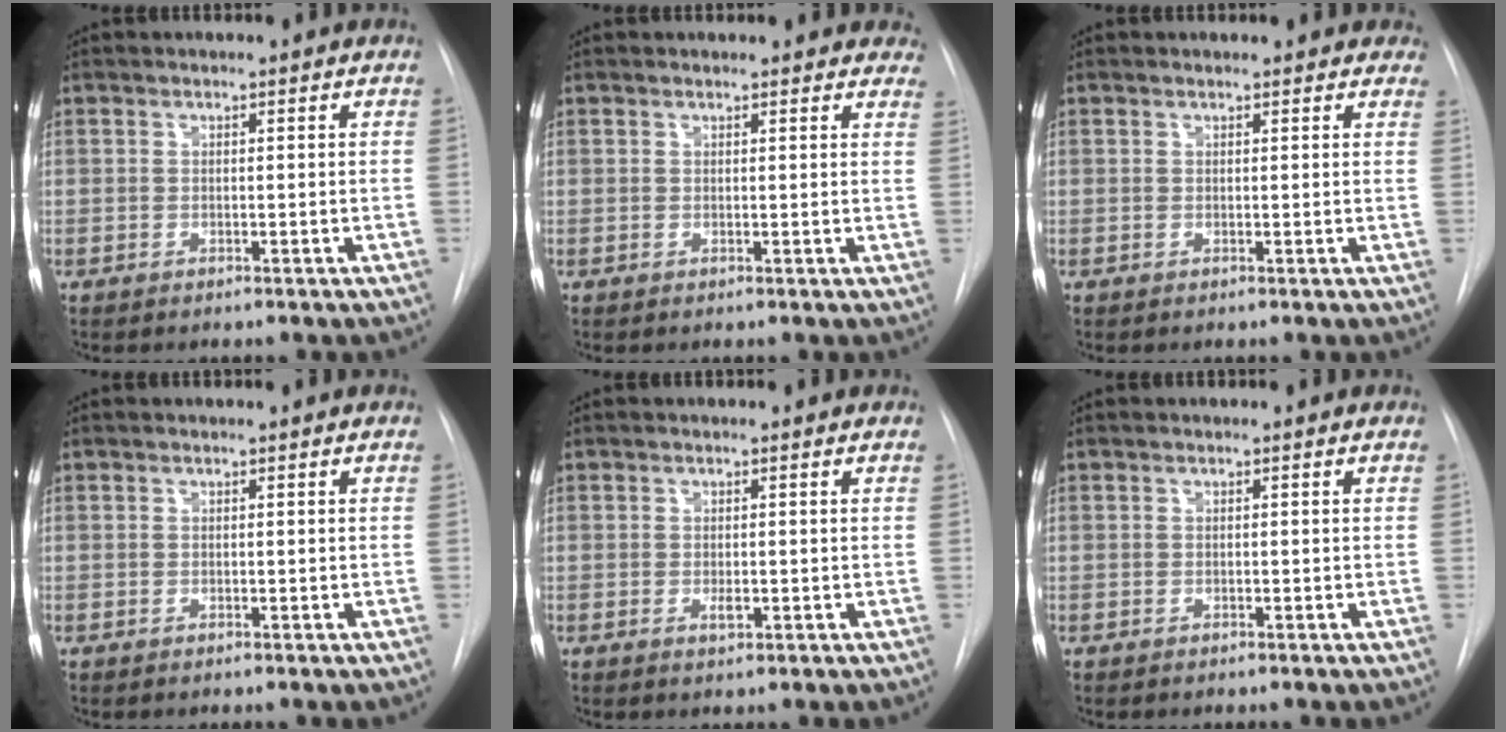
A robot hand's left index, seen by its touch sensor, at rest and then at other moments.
{"total": 9.5, "force": [8.8, 2.9, 2.1], "torque": [0.005, -0.002, 0.077]}
{"total": 6.3, "force": [5.7, 2.2, 1.5], "torque": [-0.001, 0.008, 0.047]}
{"total": 0.0}
{"total": 1.2, "force": [-0.2, 0.5, 1.0], "torque": [-0.018, -0.002, -0.003]}
{"total": 0.0}